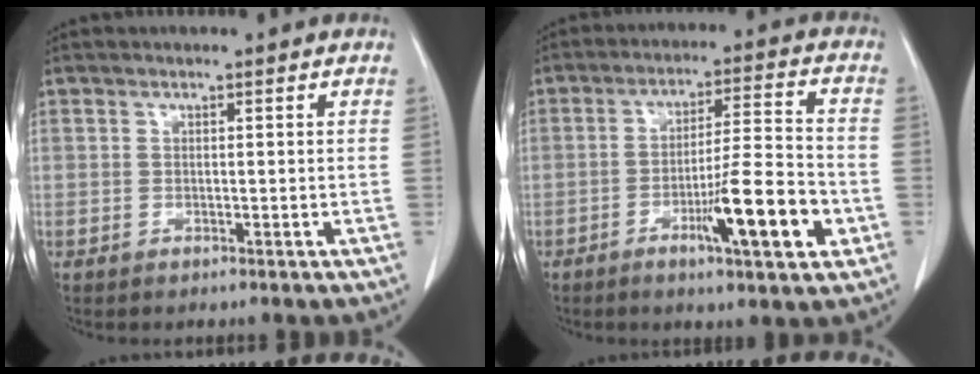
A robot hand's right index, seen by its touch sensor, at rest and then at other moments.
{"total": 11.8, "force": [-4.4, 0.8, 10.9], "torque": [-0.173, -0.005, -0.069]}